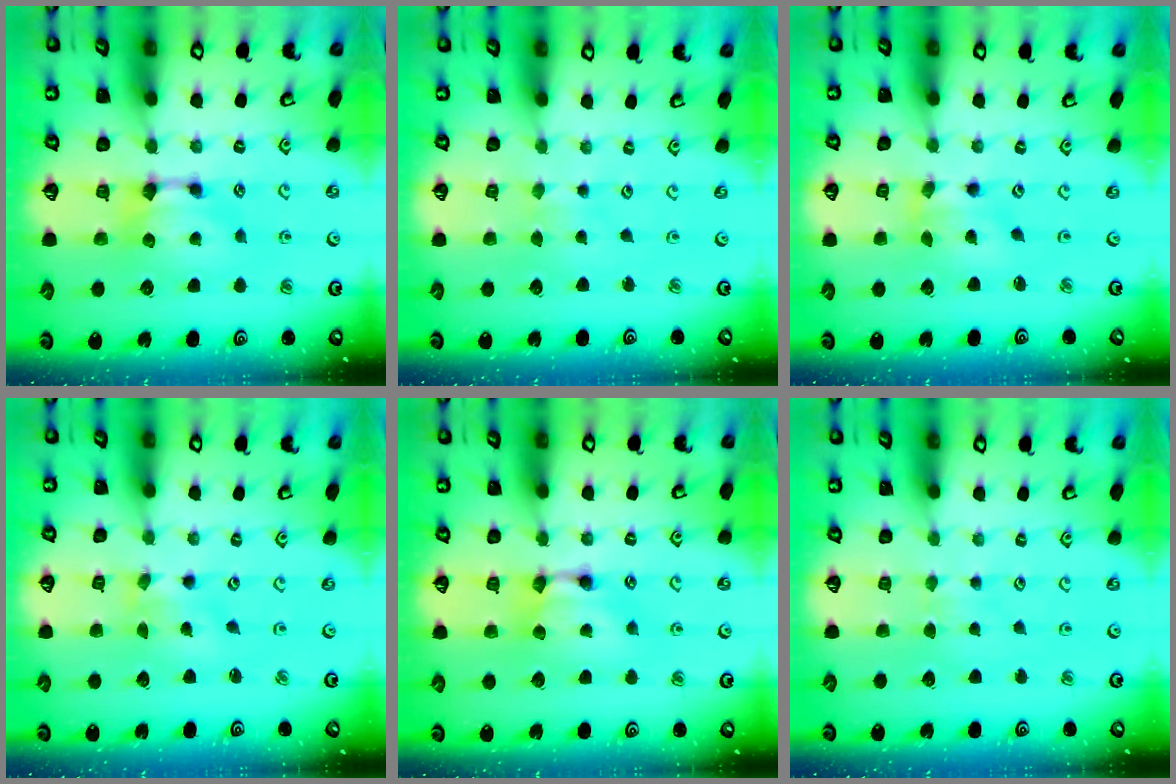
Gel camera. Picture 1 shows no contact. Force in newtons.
{"total": 2.9, "press": 2.9, "slide": 0.0}
{"total": 1.3, "press": 0.4, "slide": 1.3}
{"total": 2.9, "press": 2.7, "slide": 0.9}
{"total": 1.6, "press": 1.6, "slide": 0.2}
{"total": 2.9, "press": 2.9, "slide": 0.4}